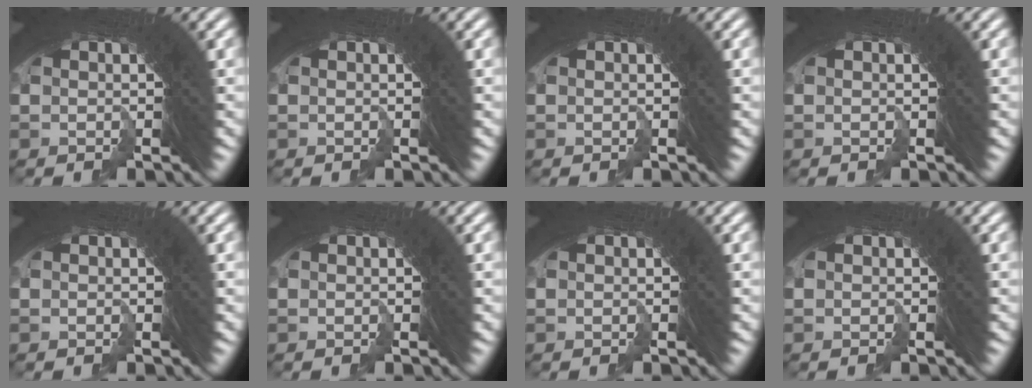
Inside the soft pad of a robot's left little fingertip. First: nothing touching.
{"total": 0.0}
{"total": 0.0}
{"total": 0.0}
{"total": 0.0}
{"total": 0.0}
{"total": 0.0}
{"total": 0.0}